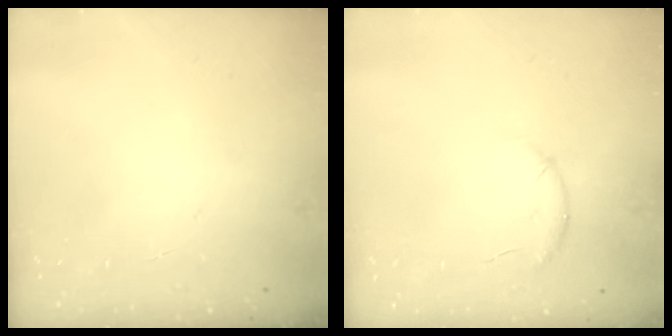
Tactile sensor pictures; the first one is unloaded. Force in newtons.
{"total": 6.3, "press": 6.1, "slide": 1.6}